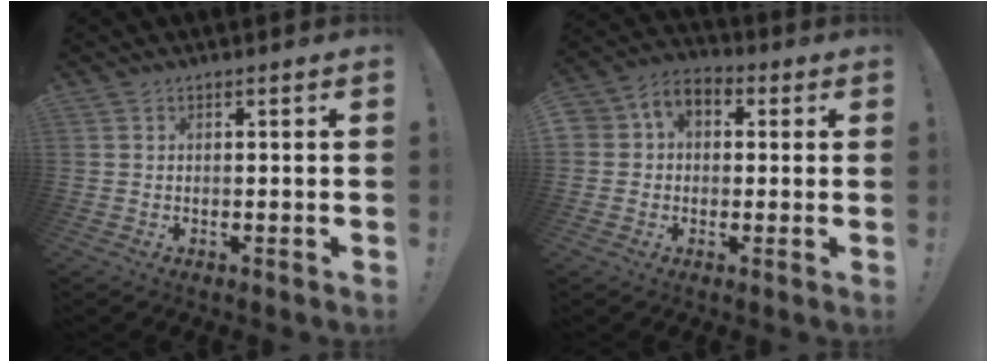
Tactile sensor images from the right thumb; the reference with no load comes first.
{"total": 6.1, "force": [0.1, 5.4, 2.8], "torque": [-0.046, 0.008, 0.003]}